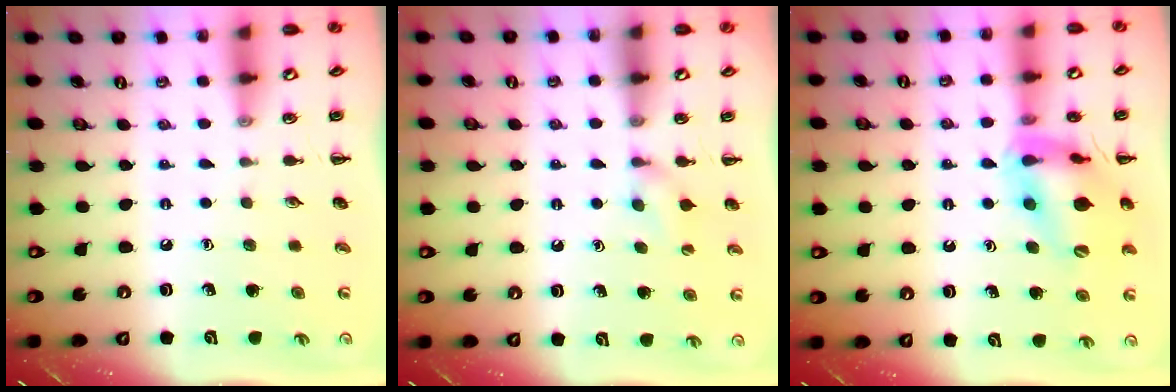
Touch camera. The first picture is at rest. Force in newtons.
{"total": 5.2, "press": 5.0, "slide": 1.4}
{"total": 17.4, "press": 17.1, "slide": 3.2}